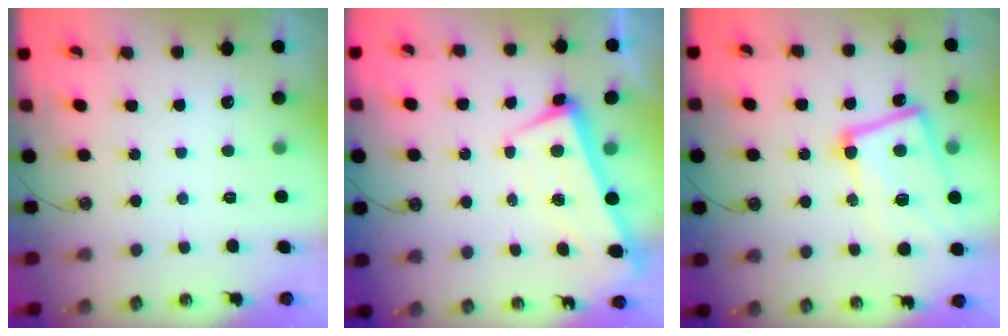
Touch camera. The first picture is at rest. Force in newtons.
{"total": 1.8, "press": 0.8, "slide": 1.6}
{"total": 12.4, "press": 12.2, "slide": 2.3}